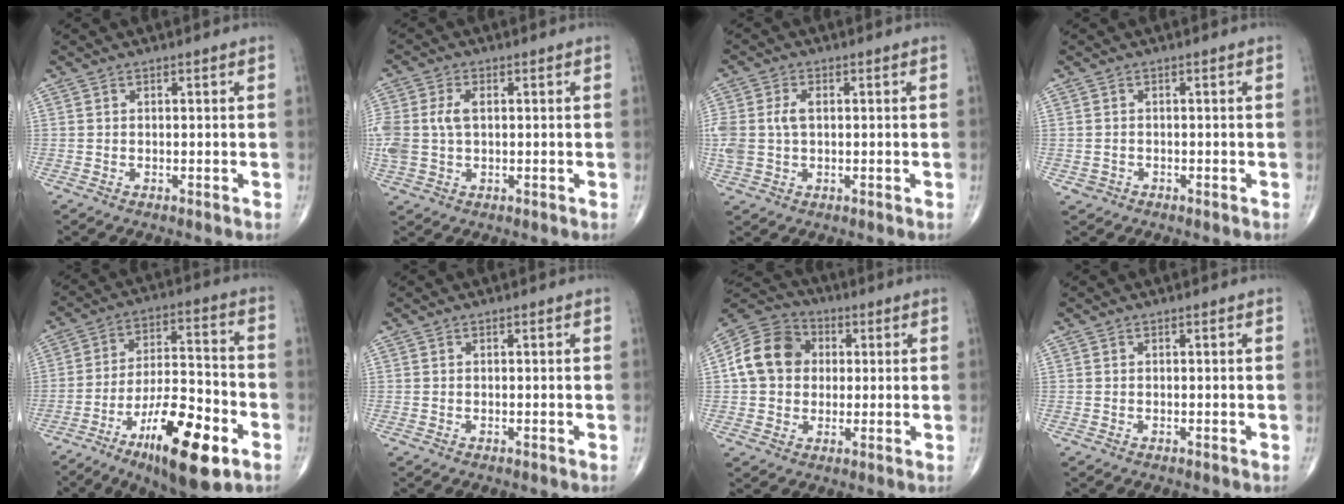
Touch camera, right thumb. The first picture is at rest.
{"total": 7.7, "force": [0.8, 4.9, 5.9], "torque": [-0.149, 0.013, 0.021]}
{"total": 6.3, "force": [0.6, 4.1, 4.7], "torque": [-0.118, 0.014, 0.016]}
{"total": 2.3, "force": [-1.0, 2.0, 0.1], "torque": [0.012, 0.010, -0.017]}
{"total": 19.5, "force": [-9.6, 6.1, 15.9], "torque": [-0.250, 0.050, -0.152]}
{"total": 0.0}
{"total": 12.4, "force": [1.7, 10.3, 6.8], "torque": [-0.109, 0.017, 0.018]}
{"total": 0.0}